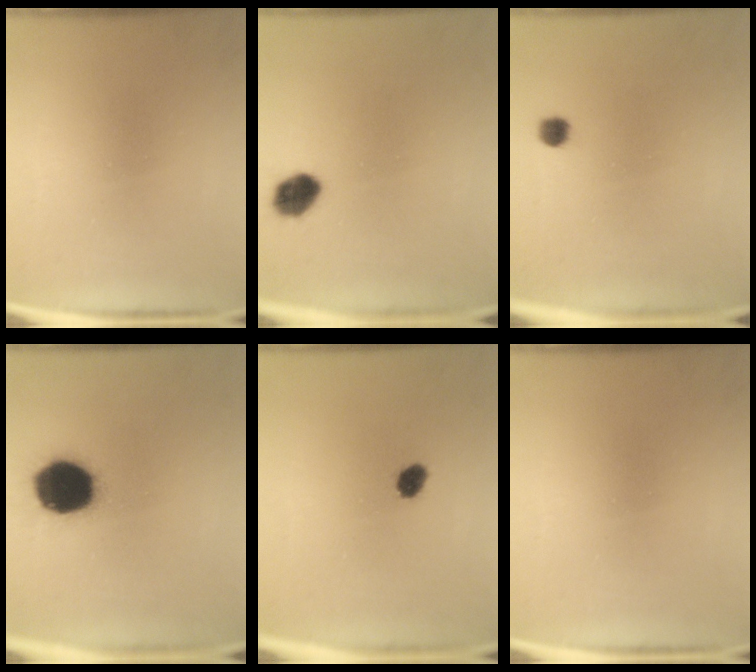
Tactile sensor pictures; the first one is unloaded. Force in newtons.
{"total": 5.5}
{"total": 1.8}
{"total": 17.2}
{"total": 2.8}
{"total": 0.0}